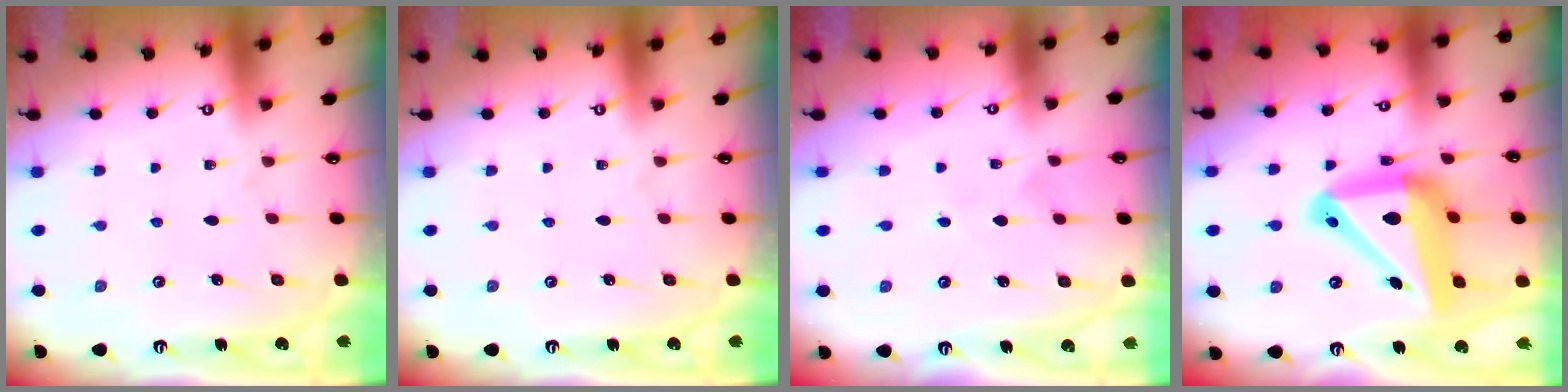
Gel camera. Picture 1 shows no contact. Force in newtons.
{"total": 0.0}
{"total": 3.0, "press": 3.0, "slide": 0.3}
{"total": 19.6, "press": 19.5, "slide": 2.0}